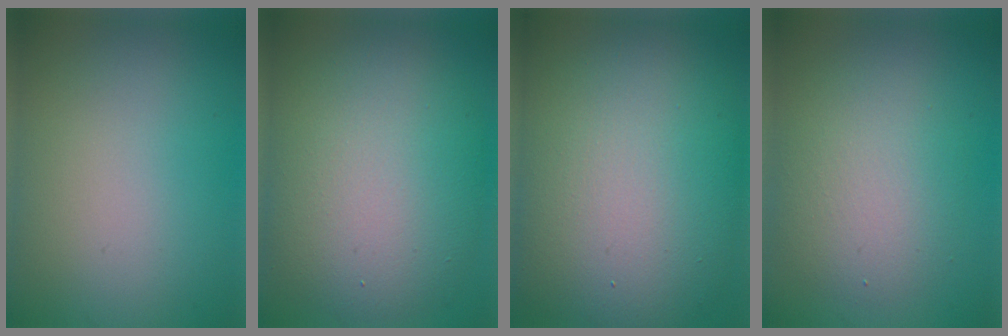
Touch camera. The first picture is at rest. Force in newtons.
{"total": 9.8, "press": 9.8, "slide": 1.1}
{"total": 14.6, "press": 14.6, "slide": 0.3}
{"total": 4.4, "press": 4.4, "slide": 0.4}